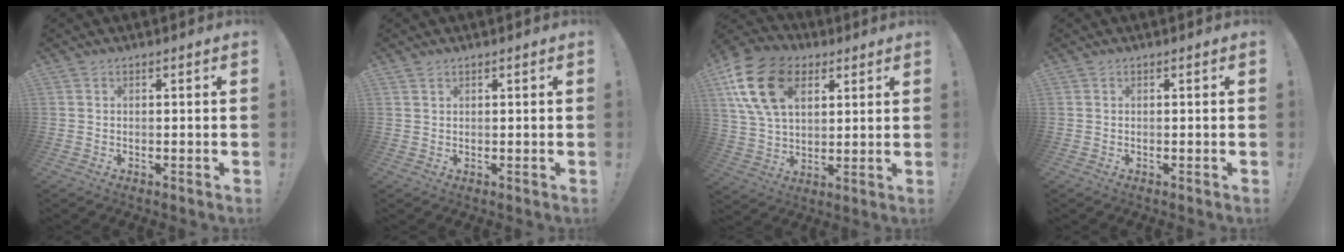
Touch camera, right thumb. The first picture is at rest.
{"total": 1.1, "force": [1.0, 0.4, 0.4], "torque": [-0.004, -0.003, 0.019]}
{"total": 19.2, "force": [7.9, 12.8, 11.9], "torque": [-0.219, -0.024, 0.145]}
{"total": 0.0}